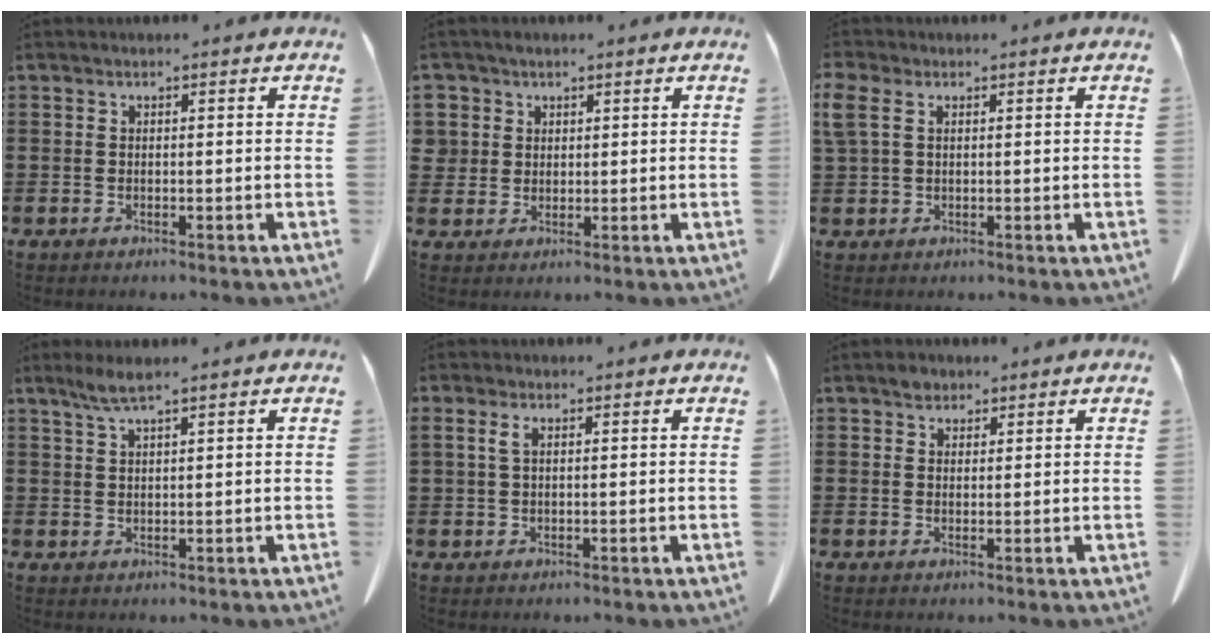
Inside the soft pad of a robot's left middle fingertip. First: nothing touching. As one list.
[{"total": 3.3, "force": [1.5, 3.0, 0.2], "torque": [-0.011, 0.008, 0.027]}, {"total": 2.5, "force": [0.9, 1.5, 1.8], "torque": [-0.057, -0.001, 0.012]}, {"total": 3.0, "force": [2.1, 0.2, 2.1], "torque": [-0.046, -0.001, 0.038]}, {"total": 1.8, "force": [0.7, 0.7, 1.5], "torque": [-0.034, 0.004, 0.012]}, {"total": 1.8, "force": [1.4, 1.0, 0.4], "torque": [-0.003, -0.001, 0.026]}]